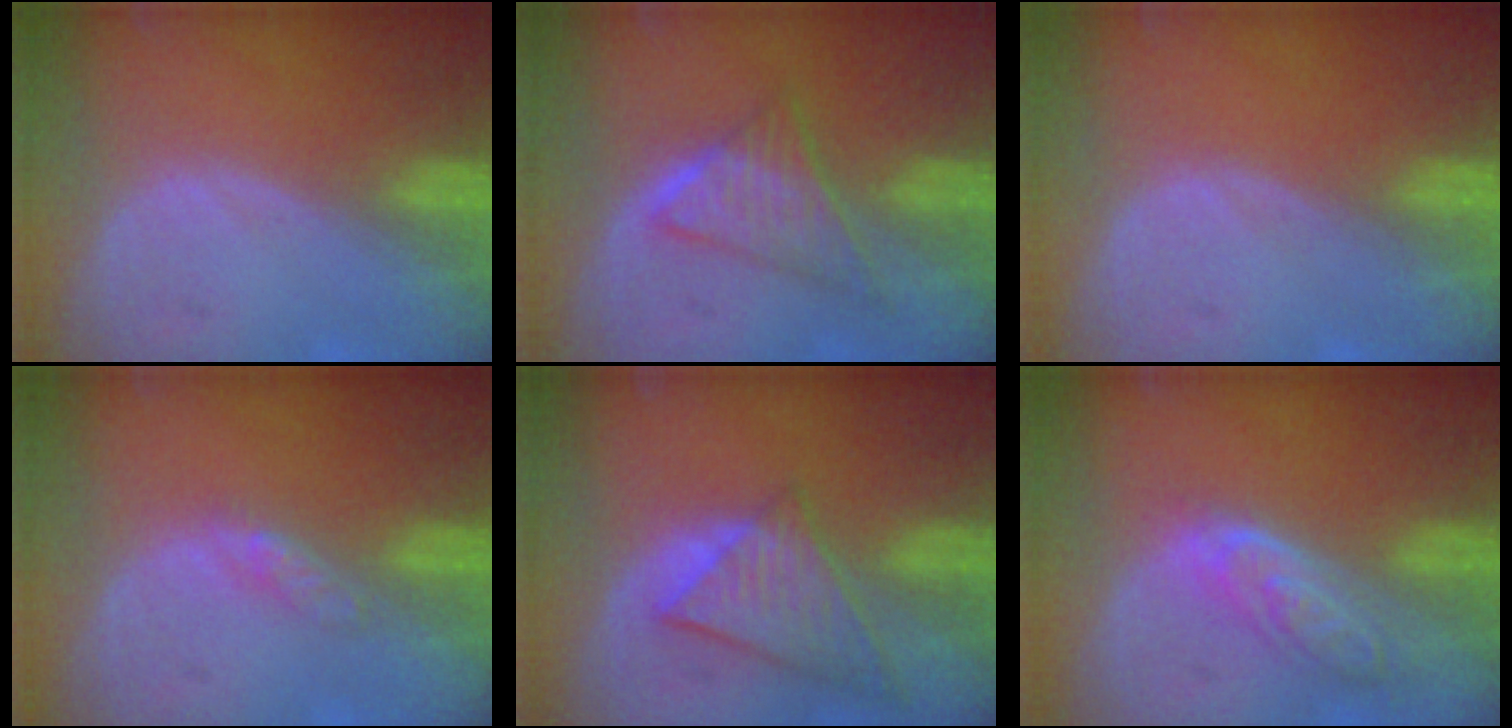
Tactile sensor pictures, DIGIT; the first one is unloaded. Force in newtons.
{"total": 6.2, "press": 5.8, "slide": 2.1}
{"total": 0.0}
{"total": 2.4, "press": 2.4, "slide": 0.2}
{"total": 8.9, "press": 7.6, "slide": 4.5}
{"total": 6.5, "press": 5.9, "slide": 2.7}